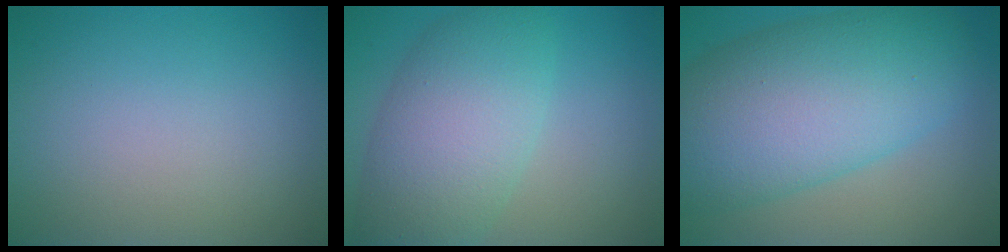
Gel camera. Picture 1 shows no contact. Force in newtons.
{"total": 7.6, "press": 7.6, "slide": 0.1}
{"total": 11.9, "press": 11.9, "slide": 0.4}